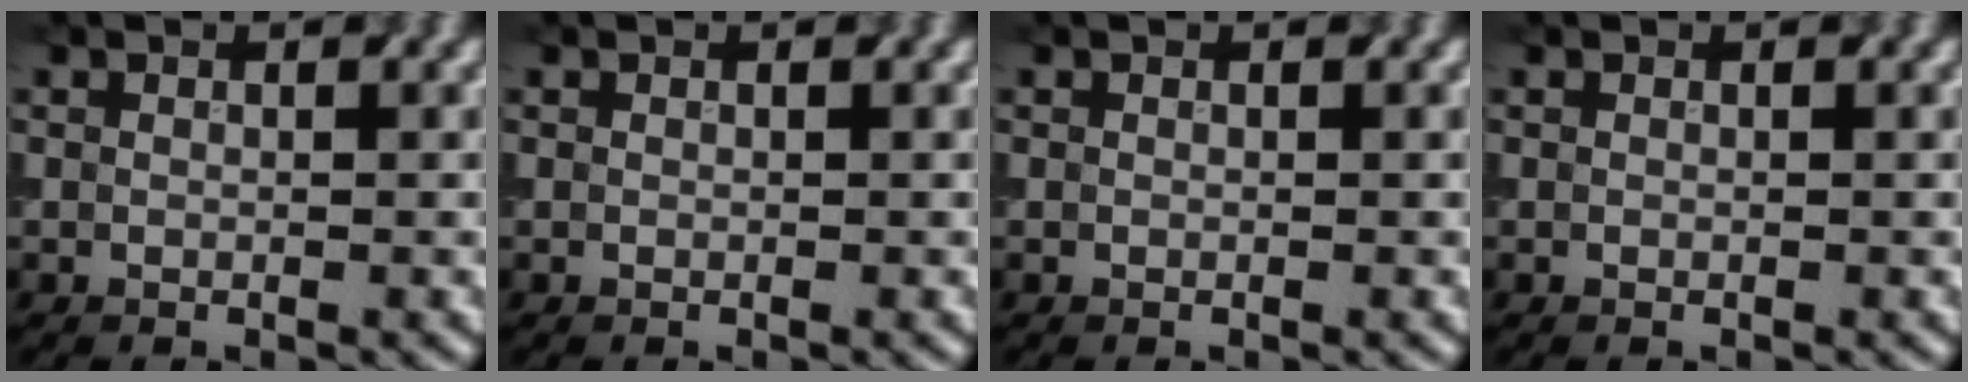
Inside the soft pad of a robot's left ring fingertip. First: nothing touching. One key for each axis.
{"total": 0.0}
{"total": 0.0}
{"total": 0.0}